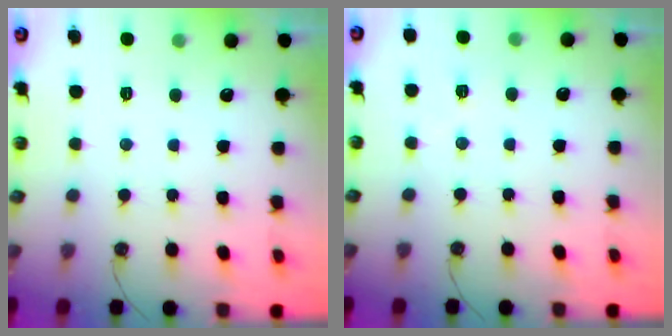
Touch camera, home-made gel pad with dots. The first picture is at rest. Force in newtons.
{"total": 2.9, "press": 2.8, "slide": 0.7}